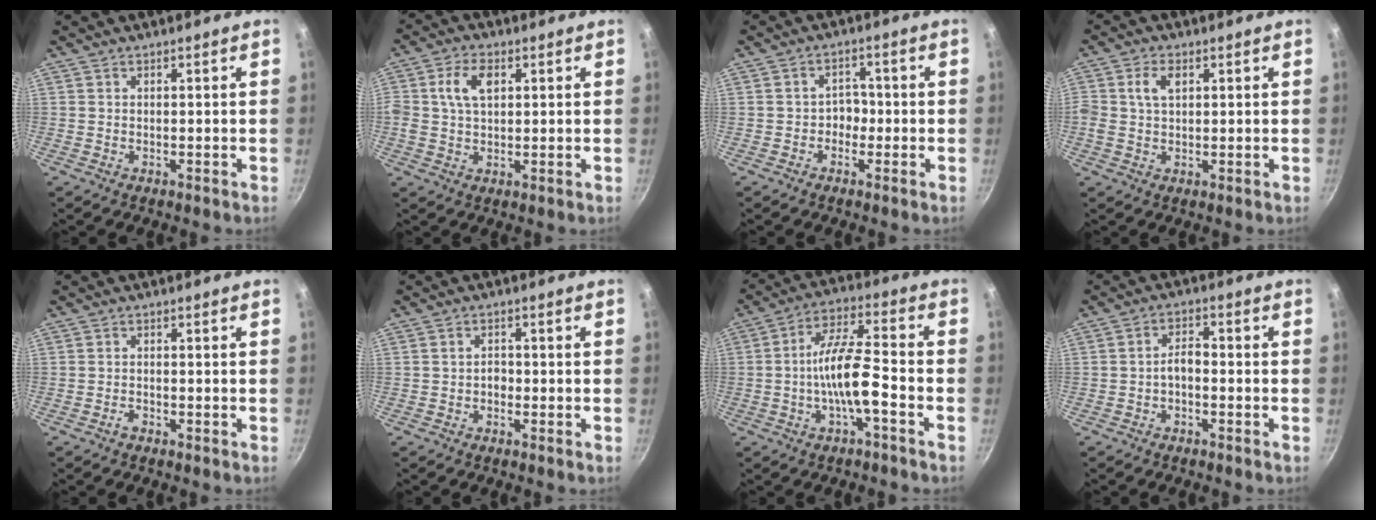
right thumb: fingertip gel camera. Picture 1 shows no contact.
{"total": 6.6, "force": [1.6, 4.1, 4.9], "torque": [-0.082, 0.005, 0.026]}
{"total": 3.2, "force": [-1.0, 2.6, 1.6], "torque": [0.009, 0.016, -0.019]}
{"total": 4.2, "force": [1.1, 2.6, 3.0], "torque": [-0.051, 0.003, 0.018]}
{"total": 1.2, "force": [-0.9, 0.3, 0.6], "torque": [-0.014, 0.008, -0.021]}
{"total": 1.8, "force": [-0.7, 1.3, 1.0], "torque": [-0.006, 0.012, -0.013]}
{"total": 10.5, "force": [-3.3, 2.8, 9.6], "torque": [-0.175, 0.040, -0.067]}
{"total": 3.3, "force": [-1.4, 1.6, 2.5], "torque": [-0.040, 0.024, -0.027]}